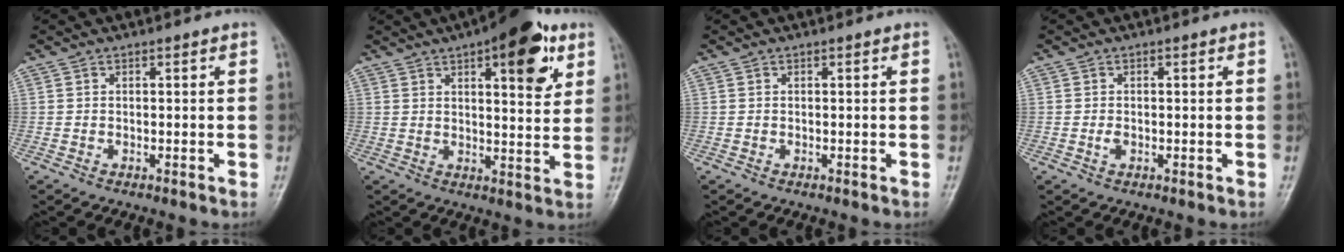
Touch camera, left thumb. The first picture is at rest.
{"total": 14.3, "force": [6.9, 5.4, 11.3], "torque": [-0.118, -0.022, 0.088]}
{"total": 0.0}
{"total": 1.2, "force": [-0.2, 0.8, 0.9], "torque": [-0.015, -0.001, -0.006]}